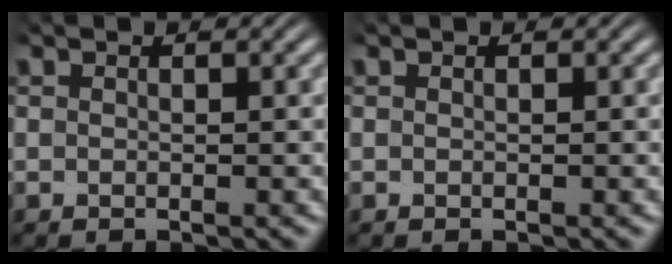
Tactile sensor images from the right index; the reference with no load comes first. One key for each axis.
{"total": 0.0}